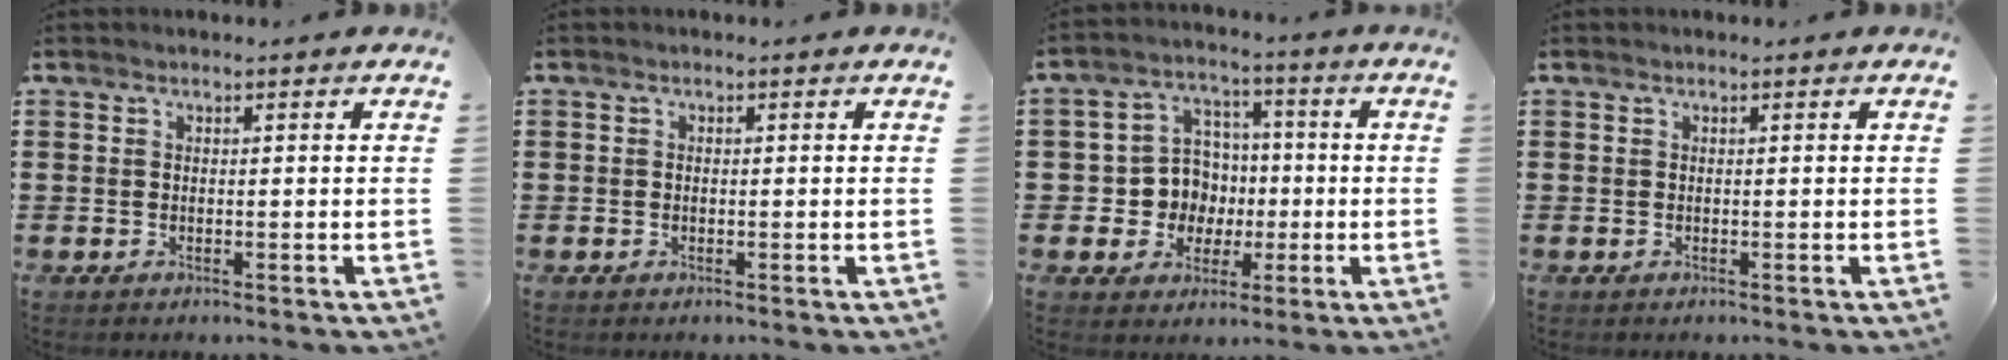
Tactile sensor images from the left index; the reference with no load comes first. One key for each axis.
{"total": 0.5, "fx": -0.3, "fy": 0.4, "fz": 0.2, "tx": -0.005, "ty": 0.000, "tz": -0.005}
{"total": 8.4, "fx": 0.0, "fy": 8.1, "fz": 2.1, "tx": -0.071, "ty": 0.009, "tz": 0.006}
{"total": 0.0}